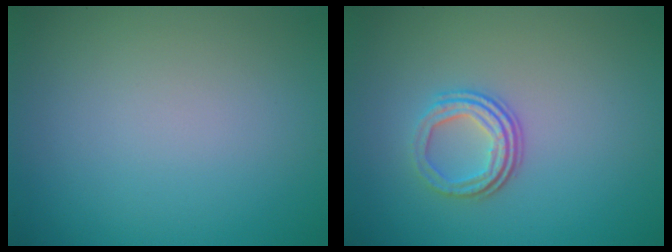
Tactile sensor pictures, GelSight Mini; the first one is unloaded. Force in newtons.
{"total": 3.2, "press": 2.3, "slide": 2.1}